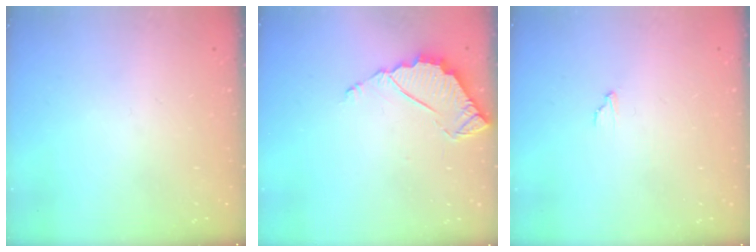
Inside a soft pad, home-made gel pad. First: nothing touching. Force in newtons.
{"total": 4.5, "press": 4.5, "slide": 0.4}
{"total": 2.3, "press": 2.3, "slide": 0.1}